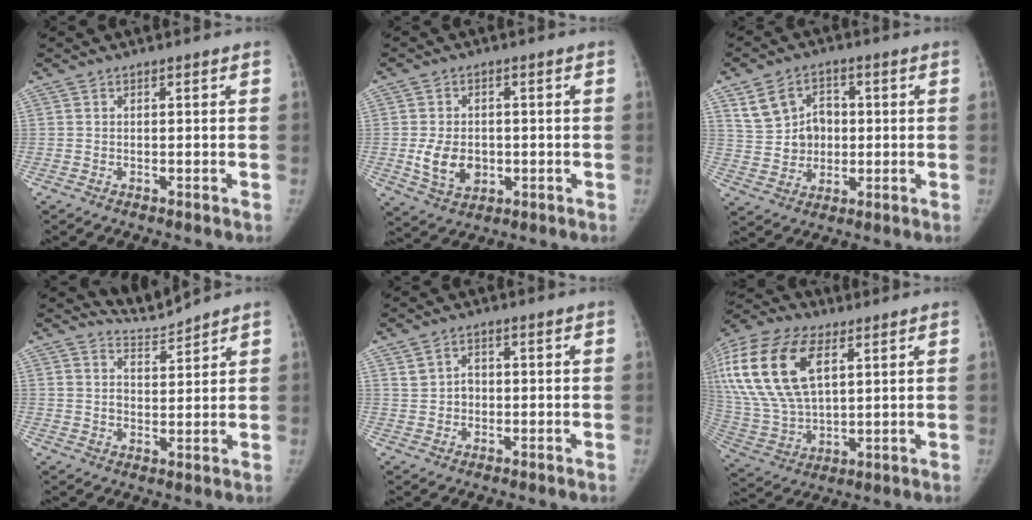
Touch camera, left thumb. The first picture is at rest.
{"total": 7.5, "force": [-0.9, 5.6, 5.0], "torque": [-0.073, -0.005, -0.005]}
{"total": 10.0, "force": [2.5, 8.4, 4.7], "torque": [-0.051, 0.002, 0.052]}
{"total": 4.4, "force": [4.3, -0.2, -0.9], "torque": [0.025, -0.037, 0.085]}
{"total": 3.2, "force": [0.7, 2.7, 1.5], "torque": [-0.013, 0.002, 0.015]}
{"total": 24.9, "force": [9.0, 13.8, 18.7], "torque": [-0.412, -0.001, 0.173]}